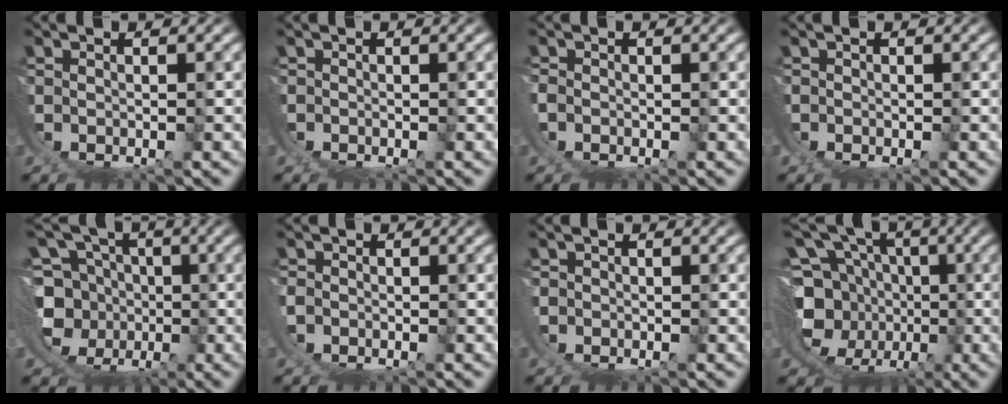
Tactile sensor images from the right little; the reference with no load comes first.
{"total": 0.5, "force": [0.0, 0.5, -0.1], "torque": [0.001, 0.002, -0.004]}
{"total": 1.6, "force": [0.0, 1.6, 0.4], "torque": [-0.023, -0.005, -0.001]}
{"total": 0.8, "force": [0.1, 0.8, 0.0], "torque": [-0.005, 0.001, -0.002]}
{"total": 11.5, "force": [1.4, 9.9, 5.8], "torque": [-0.136, -0.052, 0.035]}
{"total": 1.9, "force": [0.1, 1.9, 0.1], "torque": [-0.018, -0.005, -0.001]}
{"total": 1.0, "force": [0.1, 0.9, -0.5], "torque": [0.004, 0.001, -0.002]}
{"total": 17.4, "force": [2.5, 14.9, 8.6], "torque": [-0.189, -0.040, 0.036]}